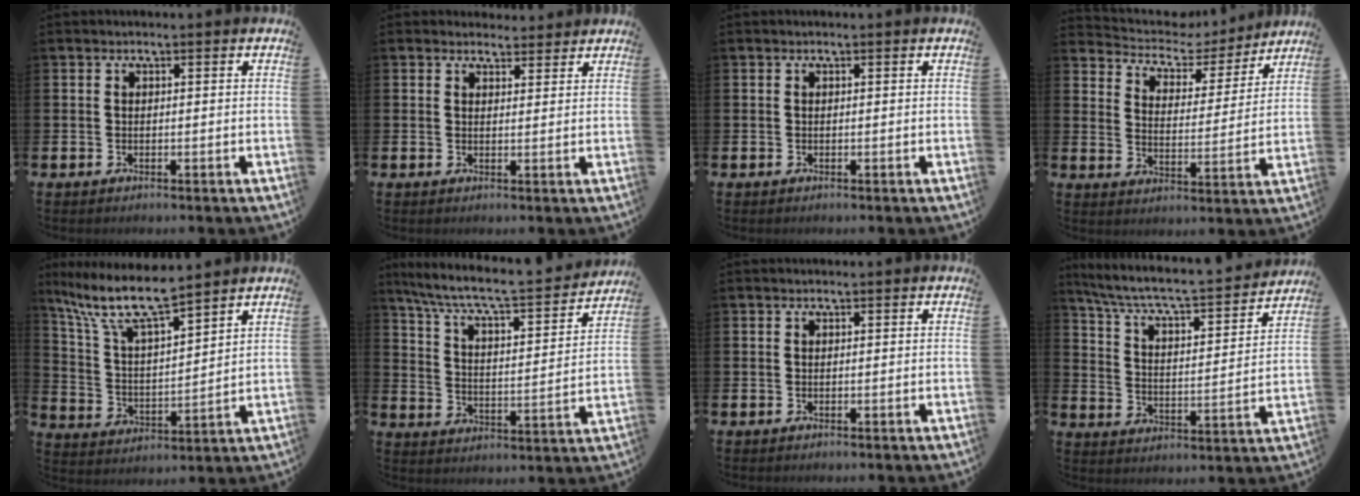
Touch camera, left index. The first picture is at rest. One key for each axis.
{"total": 2.5, "fx": 2.3, "fy": 0.8, "fz": -0.1, "tx": 0.009, "ty": -0.010, "tz": 0.040}
{"total": 0.0}
{"total": 5.7, "fx": 5.2, "fy": 2.2, "fz": 0.6, "tx": -0.047, "ty": -0.040, "tz": 0.086}
{"total": 10.0, "fx": 8.6, "fy": 1.5, "fz": 4.8, "tx": -0.129, "ty": -0.043, "tz": 0.151}
{"total": 7.4, "fx": 6.7, "fy": 1.0, "fz": 3.1, "tx": -0.096, "ty": -0.051, "tz": 0.108}
{"total": 0.0}
{"total": 6.6, "fx": 6.0, "fy": 0.7, "fz": 2.5, "tx": -0.084, "ty": -0.049, "tz": 0.096}